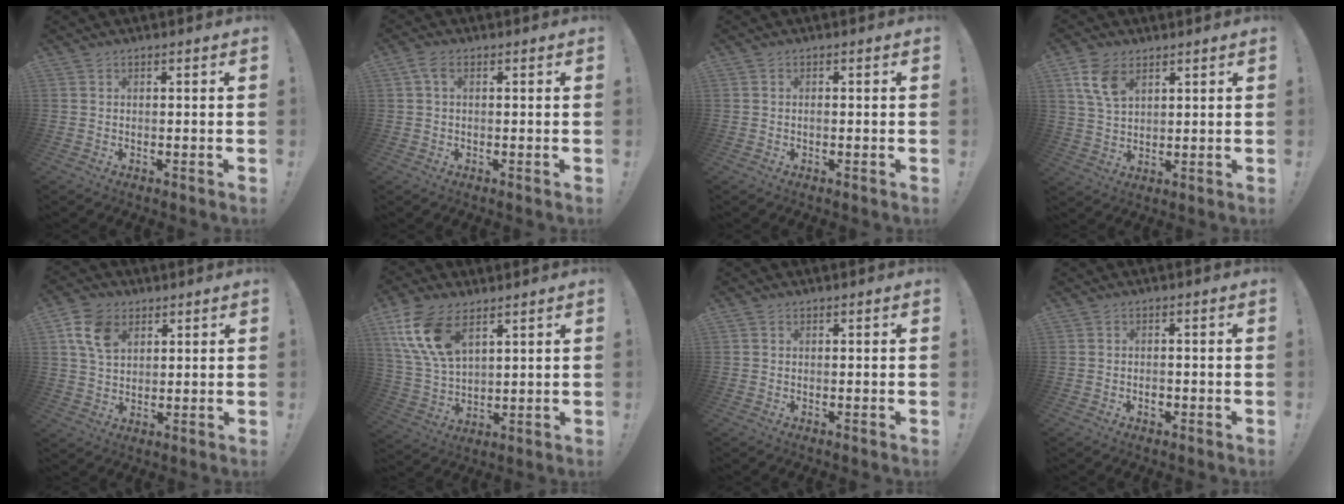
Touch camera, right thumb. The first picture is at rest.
{"total": 2.9, "force": [0.8, 1.6, 2.3], "torque": [-0.042, 0.004, 0.013]}
{"total": 0.5, "force": [-0.4, 0.2, 0.1], "torque": [-0.007, 0.003, -0.007]}
{"total": 8.8, "force": [4.6, 5.4, 5.3], "torque": [-0.099, -0.014, 0.087]}
{"total": 10.5, "force": [4.7, 7.3, 5.8], "torque": [-0.104, -0.008, 0.092]}
{"total": 15.1, "force": [7.7, 8.3, 9.9], "torque": [-0.208, -0.027, 0.146]}
{"total": 0.0}
{"total": 1.6, "force": [-0.8, 1.1, 0.9], "torque": [-0.007, 0.000, -0.016]}